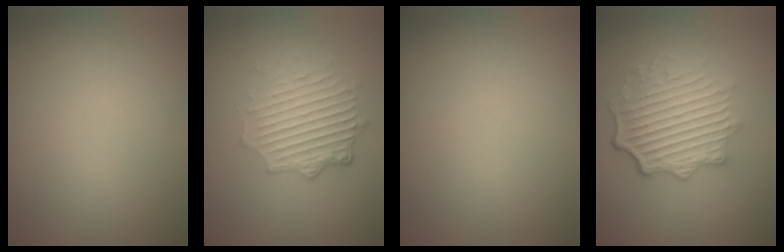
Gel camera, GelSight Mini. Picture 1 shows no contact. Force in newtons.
{"total": 4.7, "press": 3.5, "slide": 3.1}
{"total": 0.0}
{"total": 5.7, "press": 4.4, "slide": 3.5}